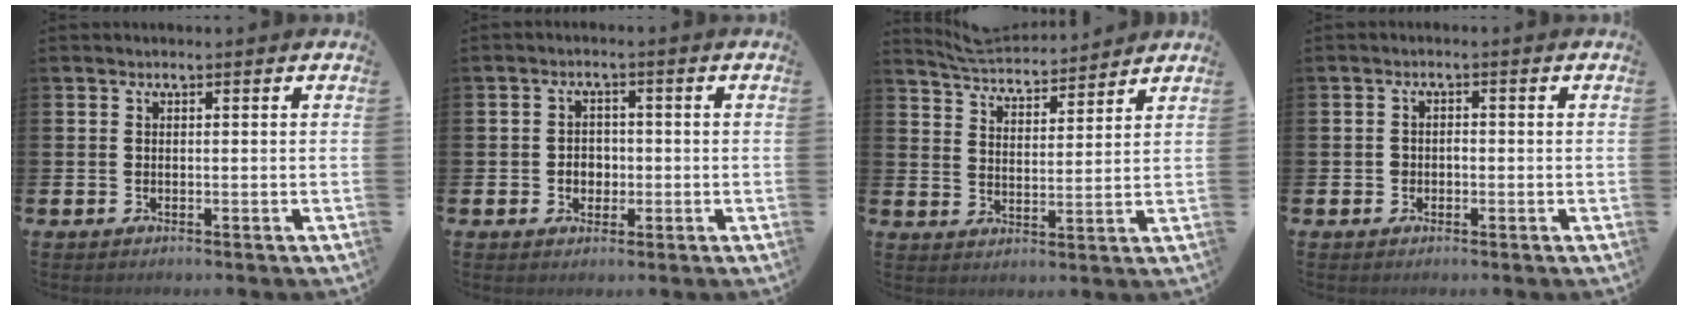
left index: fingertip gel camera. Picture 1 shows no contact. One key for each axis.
{"total": 2.6, "fx": -0.4, "fy": 2.3, "fz": 1.1, "tx": -0.009, "ty": 0.000, "tz": -0.015}
{"total": 5.3, "fx": 5.3, "fy": 0.6, "fz": 0.3, "tx": -0.029, "ty": -0.038, "tz": 0.093}
{"total": 1.3, "fx": -0.4, "fy": 1.1, "fz": 0.5, "tx": -0.010, "ty": 0.004, "tz": -0.010}